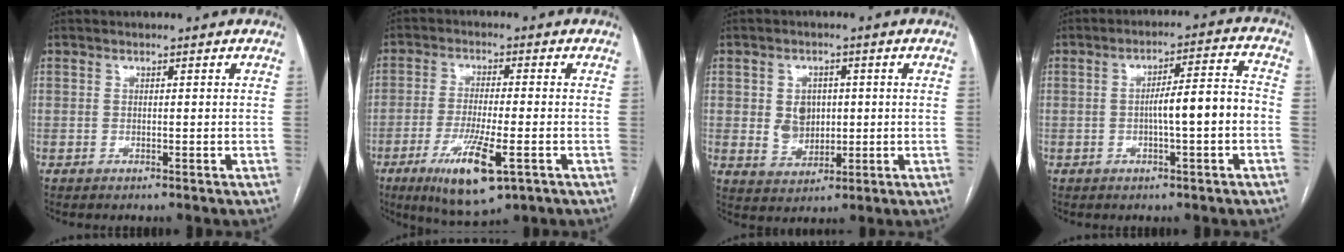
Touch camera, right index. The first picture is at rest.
{"total": 10.9, "force": [-4.9, 2.0, 9.5], "torque": [-0.178, -0.027, -0.076]}
{"total": 5.5, "force": [0.5, 4.5, 3.2], "torque": [-0.052, 0.010, 0.023]}
{"total": 7.7, "force": [-1.5, 0.6, 7.5], "torque": [-0.122, 0.023, -0.023]}